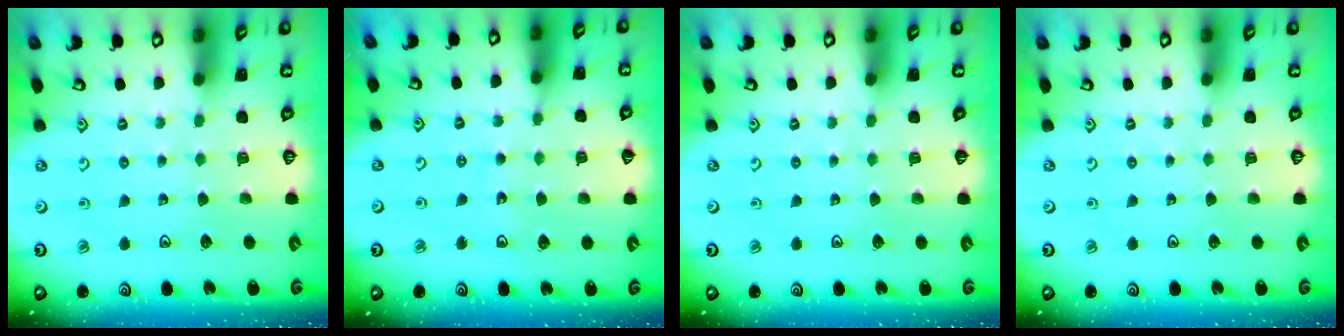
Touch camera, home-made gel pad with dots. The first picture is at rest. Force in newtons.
{"total": 5.5, "press": 4.9, "slide": 2.4}
{"total": 0.0}
{"total": 0.0}